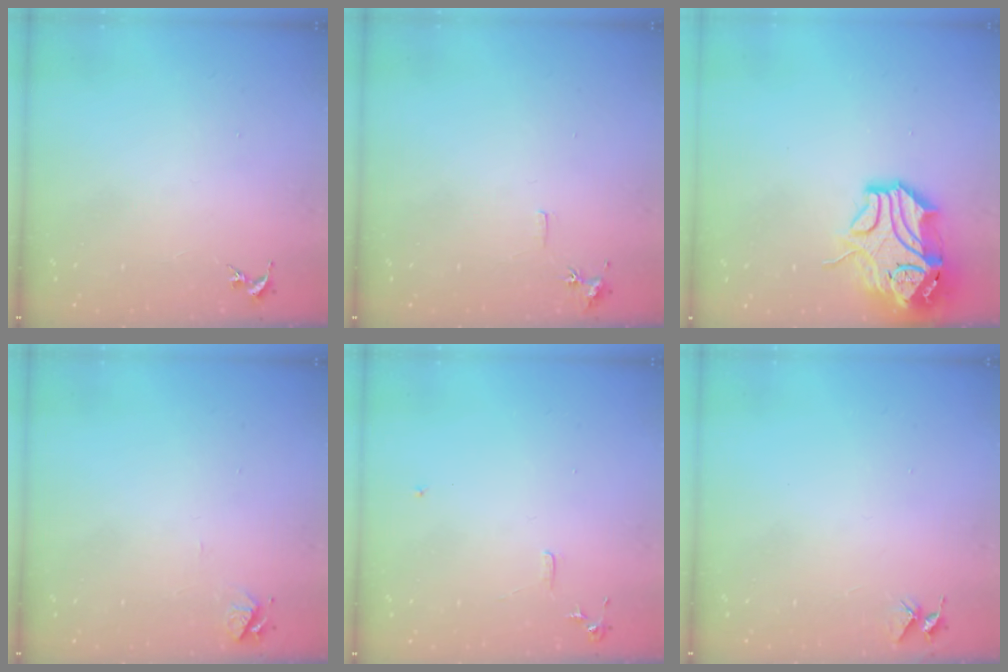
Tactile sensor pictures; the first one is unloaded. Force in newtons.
{"total": 5.6, "press": 5.6, "slide": 0.7}
{"total": 15.5, "press": 15.3, "slide": 2.3}
{"total": 4.9, "press": 4.9, "slide": 0.5}
{"total": 6.0, "press": 6.0, "slide": 0.7}
{"total": 4.0, "press": 4.0, "slide": 0.3}